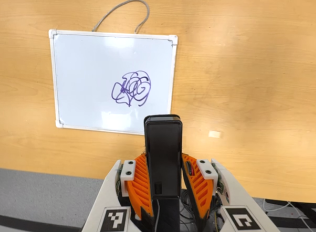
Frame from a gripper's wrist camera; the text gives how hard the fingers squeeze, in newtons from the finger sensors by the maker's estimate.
{"total": 4.7, "left": 3.7, "right": 5.7}